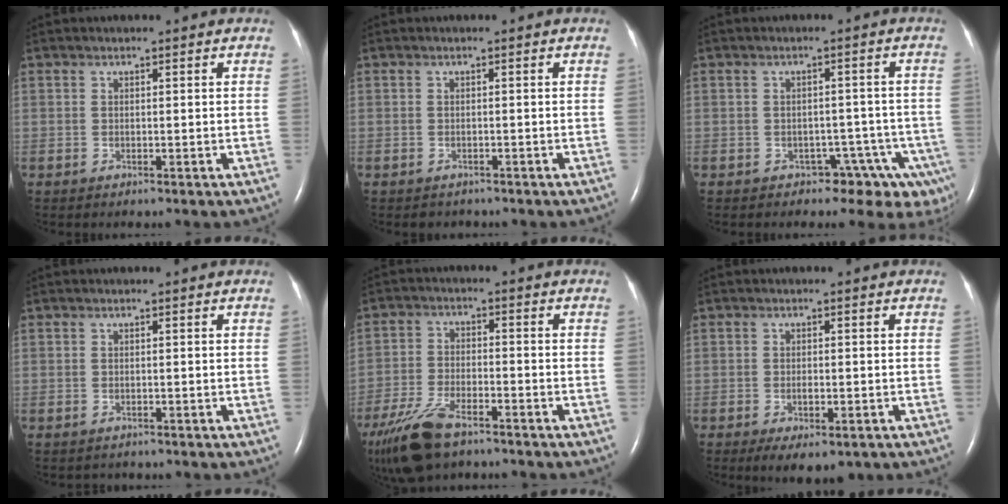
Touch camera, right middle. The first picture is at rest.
{"total": 1.4, "force": [-1.2, 0.8, 0.0], "torque": [-0.006, 0.000, -0.015]}
{"total": 7.3, "force": [-4.6, 4.9, 2.7], "torque": [-0.010, 0.018, -0.054]}
{"total": 1.0, "force": [-0.9, 0.5, 0.0], "torque": [-0.008, 0.000, -0.011]}
{"total": 11.3, "force": [-8.2, 3.8, 6.7], "torque": [-0.145, -0.018, -0.152]}
{"total": 5.1, "force": [-2.6, 1.9, 4.0], "torque": [-0.062, -0.011, -0.028]}